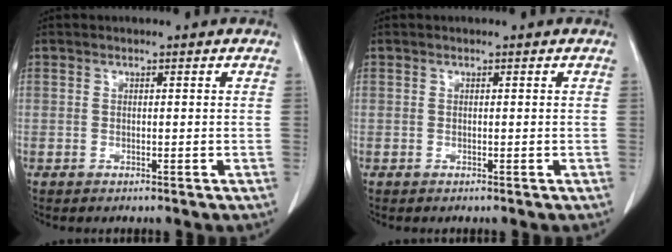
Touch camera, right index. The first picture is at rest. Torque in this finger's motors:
{"motor_torque": [0.00, 0.00, 0.00, 0.00]}